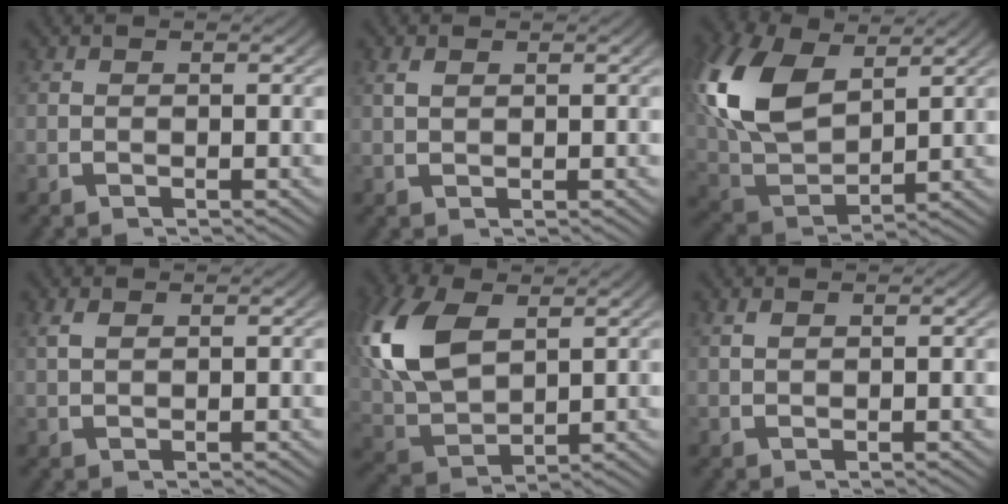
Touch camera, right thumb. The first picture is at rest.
{"total": 1.1, "force": [0.8, 0.6, 0.6], "torque": [-0.008, 0.002, 0.018]}
{"total": 11.9, "force": [2.5, 8.0, 8.5], "torque": [-0.212, -0.031, 0.061]}
{"total": 1.4, "force": [0.8, 0.8, 0.8], "torque": [-0.014, 0.003, 0.019]}
{"total": 9.9, "force": [2.0, 6.8, 6.9], "torque": [-0.181, -0.030, 0.057]}
{"total": 0.8, "force": [0.6, 0.4, 0.4], "torque": [-0.003, 0.000, 0.015]}